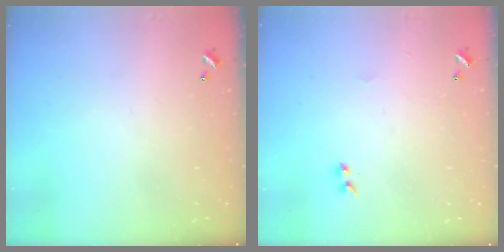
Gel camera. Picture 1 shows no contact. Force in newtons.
{"total": 1.2, "press": 1.1, "slide": 0.5}